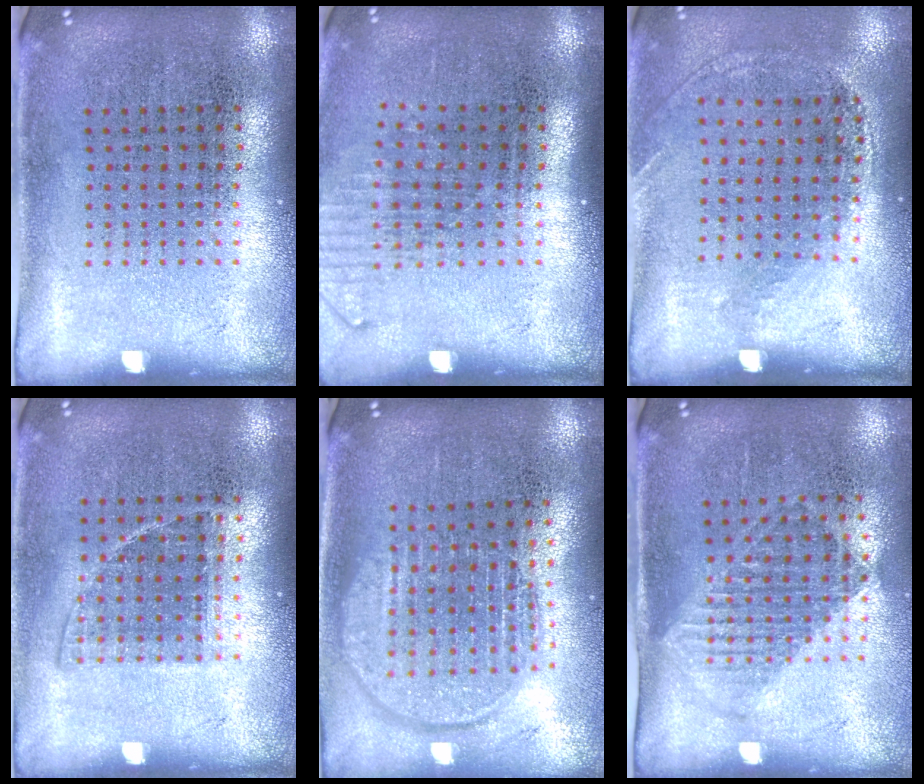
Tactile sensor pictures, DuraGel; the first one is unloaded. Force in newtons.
{"total": 1.3, "press": 1.1, "slide": 0.8}
{"total": 1.2, "press": 1.0, "slide": 0.8}
{"total": 0.8, "press": 0.7, "slide": 0.4}
{"total": 1.9, "press": 1.6, "slide": 0.9}
{"total": 1.2, "press": 1.1, "slide": 0.6}